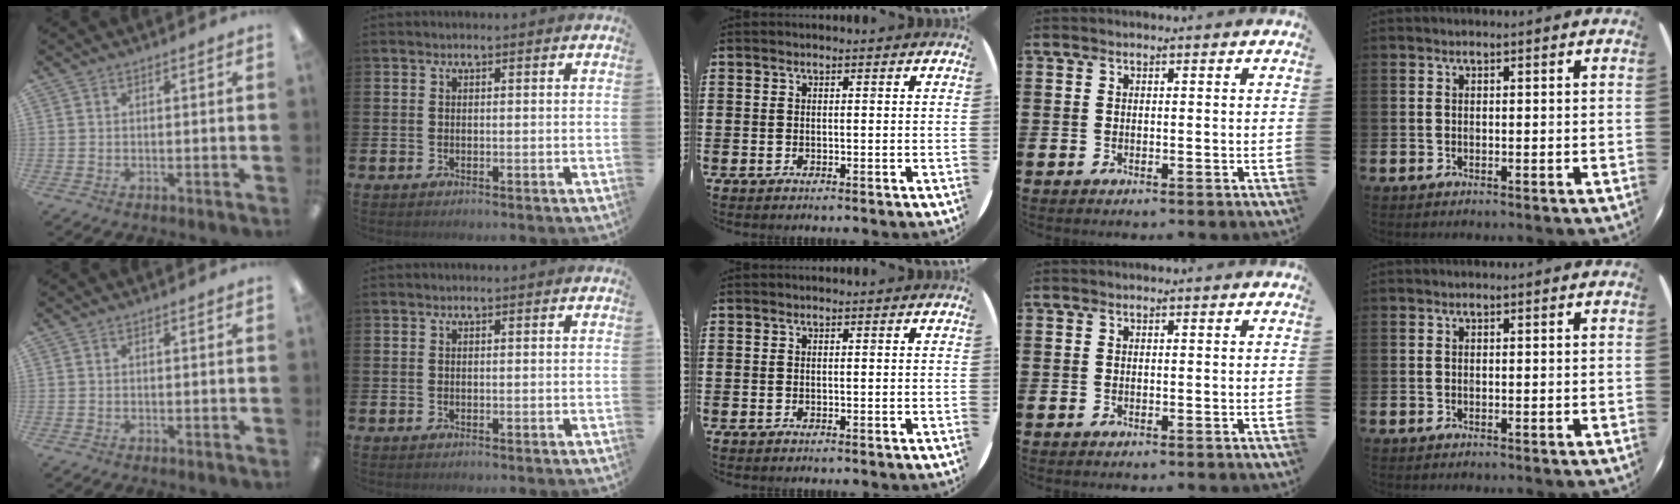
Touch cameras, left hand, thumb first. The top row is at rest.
{}